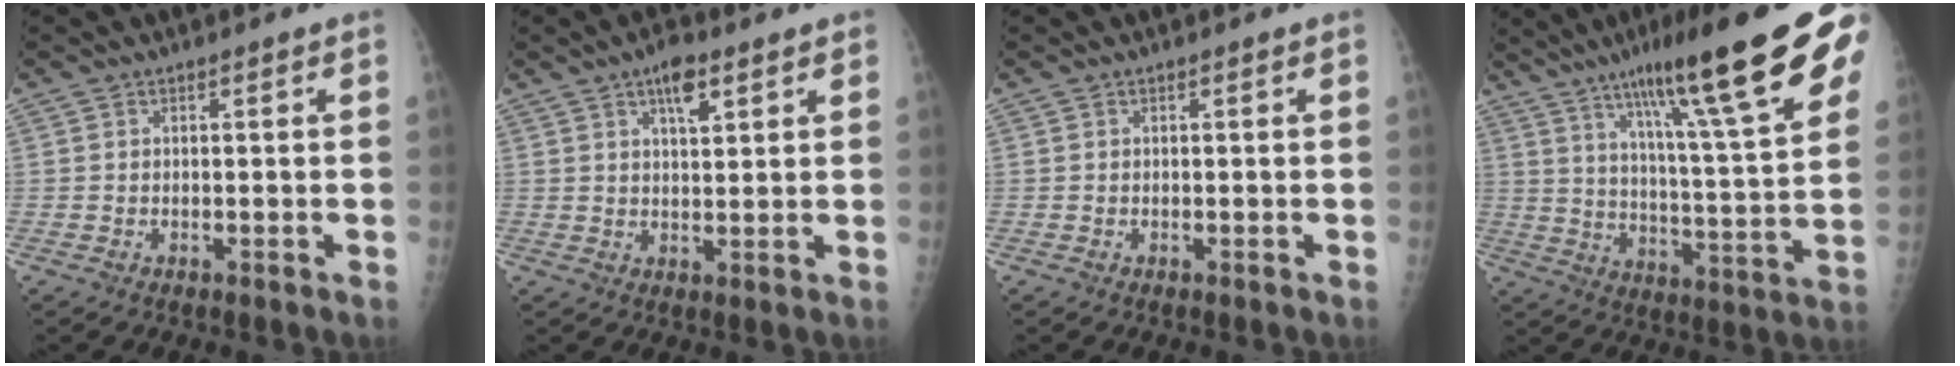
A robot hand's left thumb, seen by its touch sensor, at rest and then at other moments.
{"total": 5.5, "force": [3.1, 2.1, 4.0], "torque": [-0.055, -0.011, 0.047]}
{"total": 0.0}
{"total": 25.0, "force": [14.4, 3.4, 20.2], "torque": [-0.291, -0.035, 0.218]}